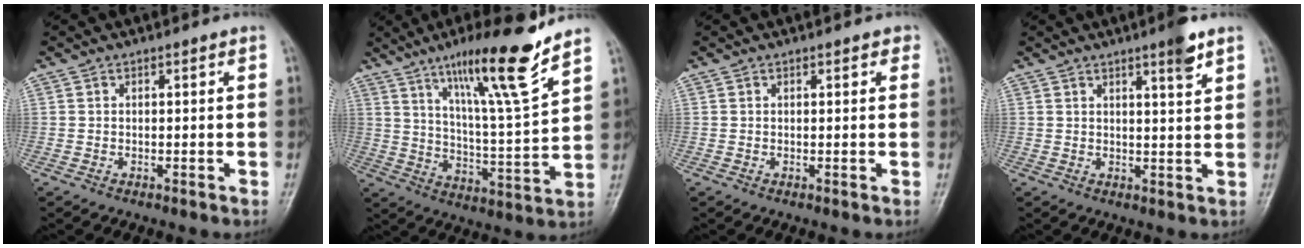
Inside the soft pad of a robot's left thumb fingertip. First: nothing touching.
{"total": 16.6, "force": [11.2, 1.0, 12.2], "torque": [-0.189, -0.067, 0.187]}
{"total": 1.4, "force": [0.7, 0.7, 1.0], "torque": [-0.003, 0.001, 0.006]}
{"total": 4.4, "force": [2.9, 0.4, 3.3], "torque": [-0.043, -0.019, 0.042]}